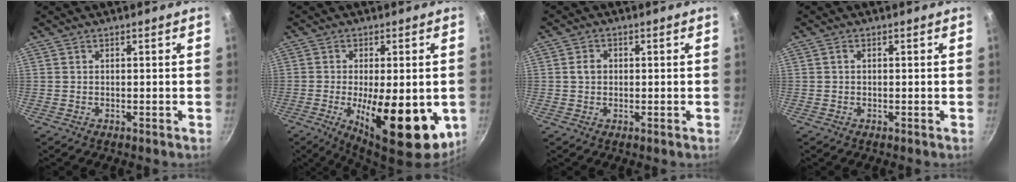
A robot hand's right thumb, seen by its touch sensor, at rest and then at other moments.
{"total": 19.6, "force": [-4.9, 7.7, 17.4], "torque": [-0.221, -0.026, -0.048]}
{"total": 2.5, "force": [0.1, 2.1, 1.3], "torque": [-0.016, 0.007, 0.000]}
{"total": 0.6, "force": [0.1, 0.4, 0.5], "torque": [-0.008, 0.002, 0.000]}